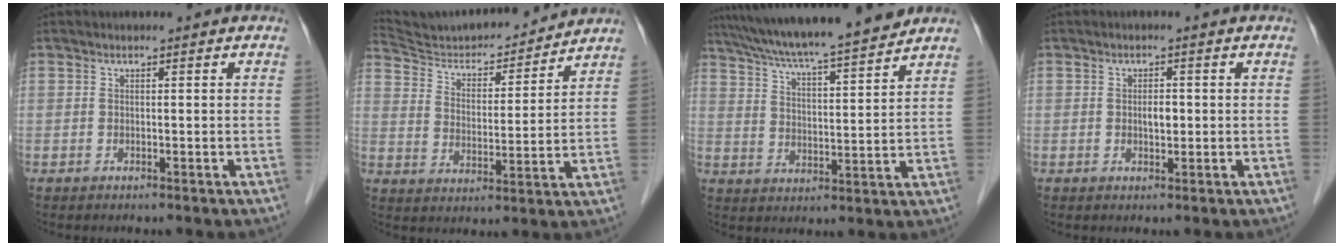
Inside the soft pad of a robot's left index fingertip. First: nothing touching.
{"total": 16.2, "force": [15.7, 2.4, 3.5], "torque": [-0.059, -0.003, 0.248]}
{"total": 17.0, "force": [15.1, 0.0, 8.0], "torque": [-0.139, 0.011, 0.231]}
{"total": 1.8, "force": [-0.4, 0.8, 1.6], "torque": [-0.027, -0.004, -0.005]}